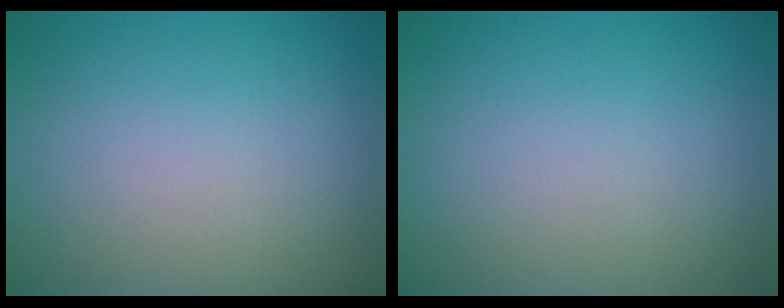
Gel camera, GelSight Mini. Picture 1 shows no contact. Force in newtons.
{"total": 0.0}